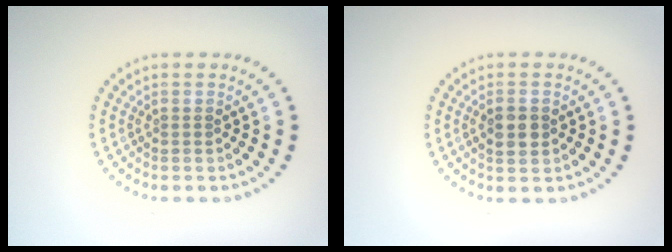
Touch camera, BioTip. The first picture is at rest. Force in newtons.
{"total": 2.1, "press": 2.1, "slide": 0.3}